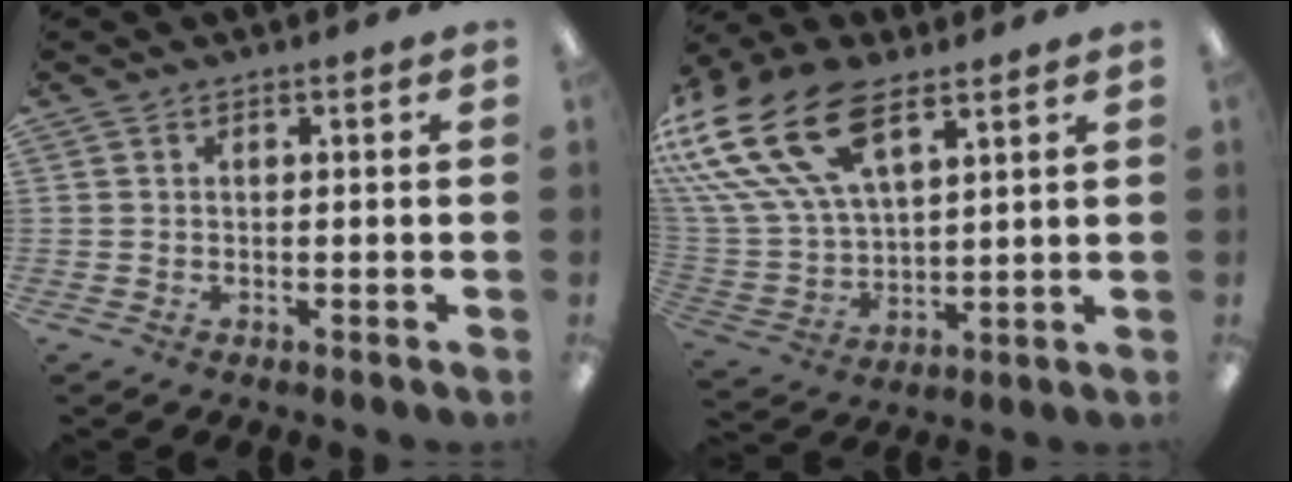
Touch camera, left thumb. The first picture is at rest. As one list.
[{"total": 24.5, "force": [13.0, 13.3, 15.9], "torque": [-0.345, -0.062, 0.234]}]